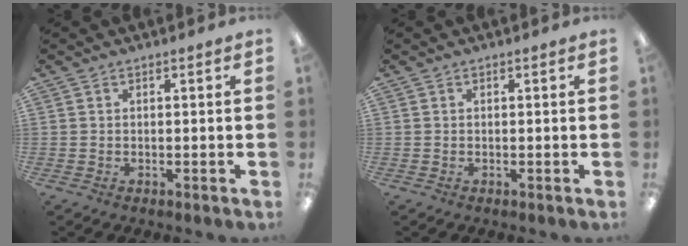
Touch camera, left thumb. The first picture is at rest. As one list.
[{"total": 0.0}]